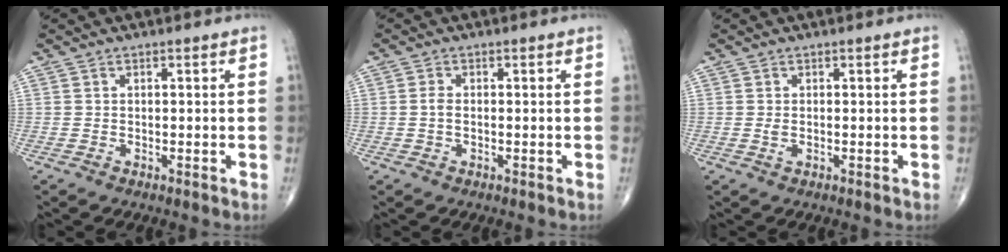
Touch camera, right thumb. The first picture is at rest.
{"total": 1.5, "force": [-0.1, 0.8, 1.2], "torque": [-0.026, 0.001, -0.004]}
{"total": 0.8, "force": [0.0, 0.3, 0.7], "torque": [-0.017, -0.002, 0.003]}